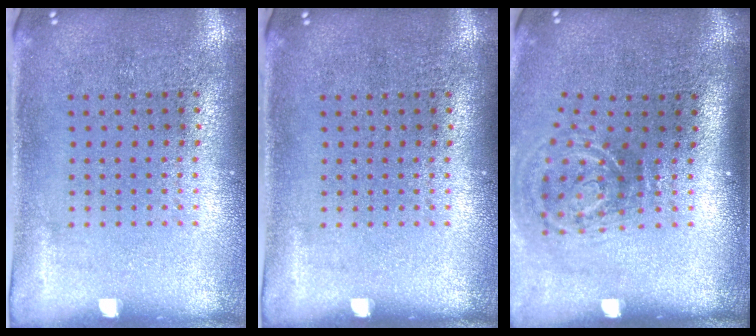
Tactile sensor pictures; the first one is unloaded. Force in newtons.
{"total": 0.0}
{"total": 2.0, "press": 1.3, "slide": 1.6}